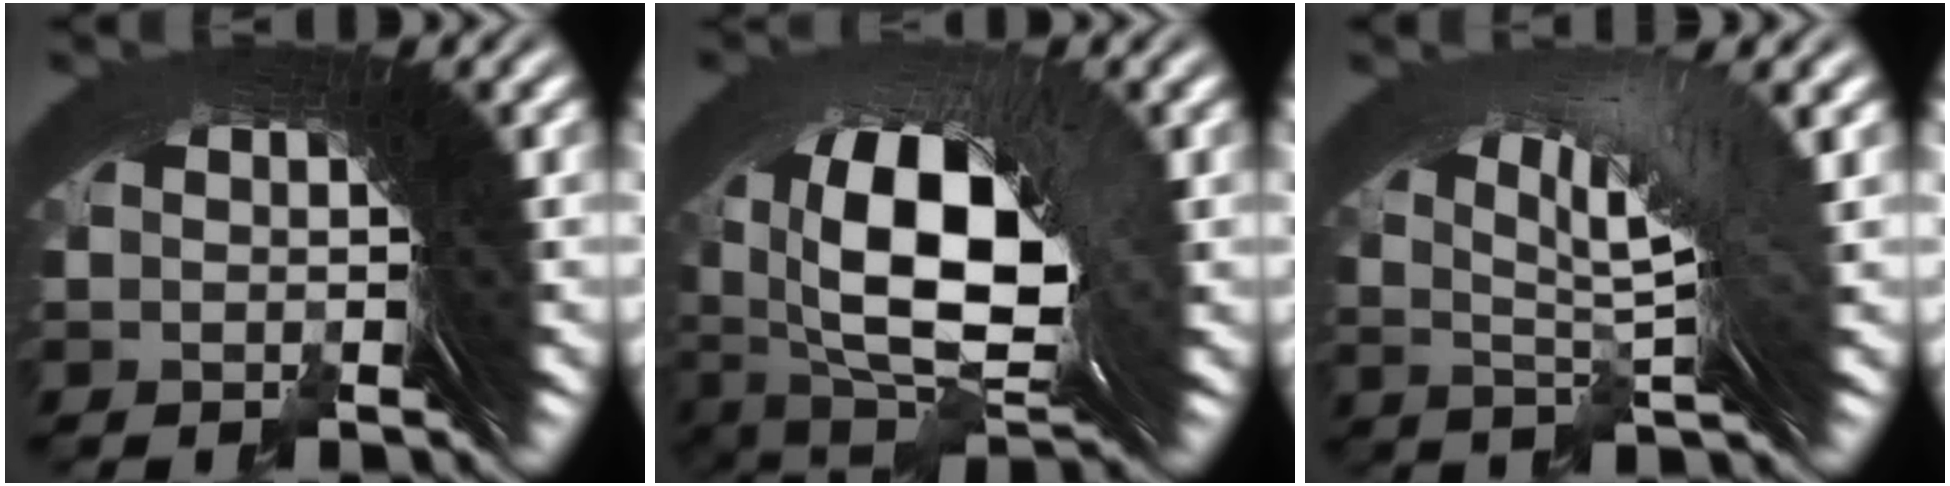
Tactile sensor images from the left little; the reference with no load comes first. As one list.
[{"total": 11.2, "force": [-0.5, 6.6, 9.1], "torque": [-0.166, -0.038, 0.018]}, {"total": 5.0, "force": [2.1, 0.4, 4.5], "torque": [-0.064, 0.014, 0.035]}]